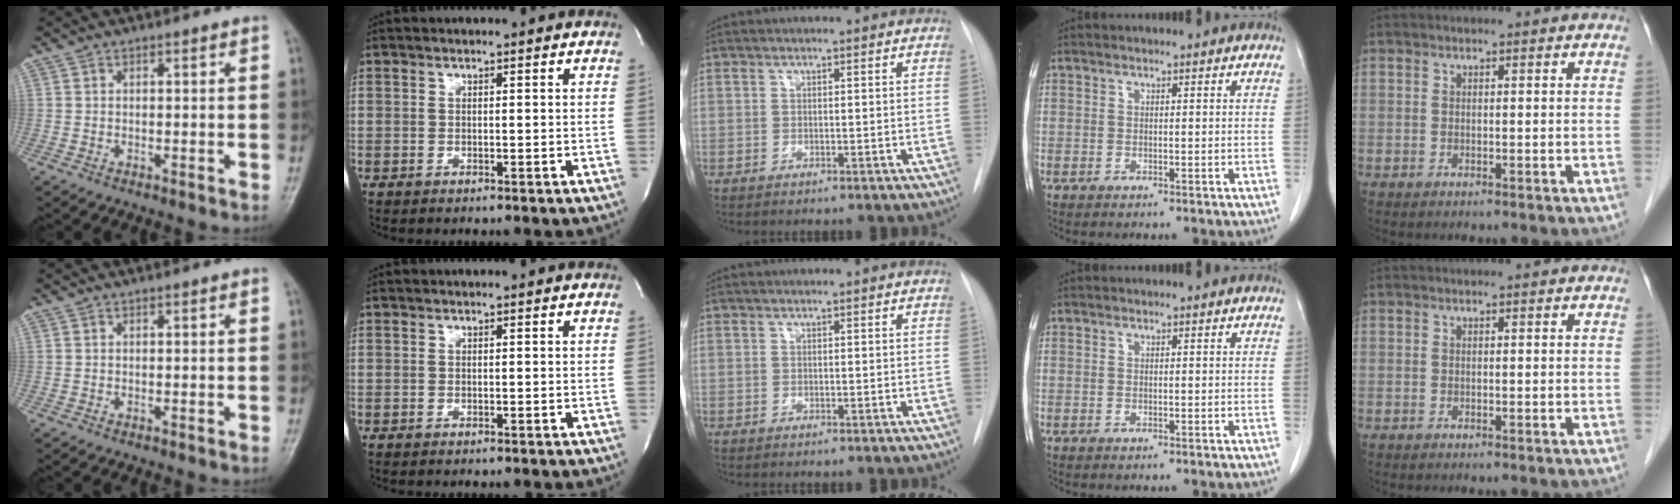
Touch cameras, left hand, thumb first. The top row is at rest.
{}